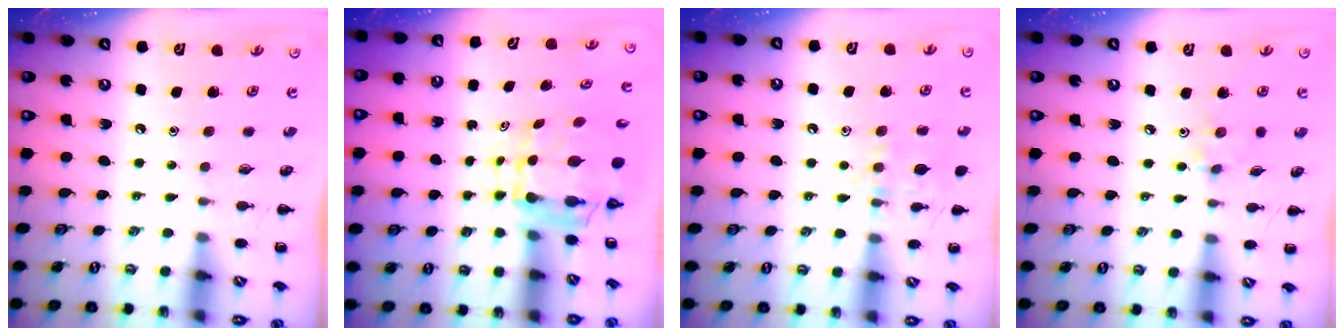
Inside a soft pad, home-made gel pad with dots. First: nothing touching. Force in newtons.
{"total": 5.8, "press": 5.3, "slide": 2.3}
{"total": 10.8, "press": 10.7, "slide": 1.0}
{"total": 2.2, "press": 2.1, "slide": 0.6}